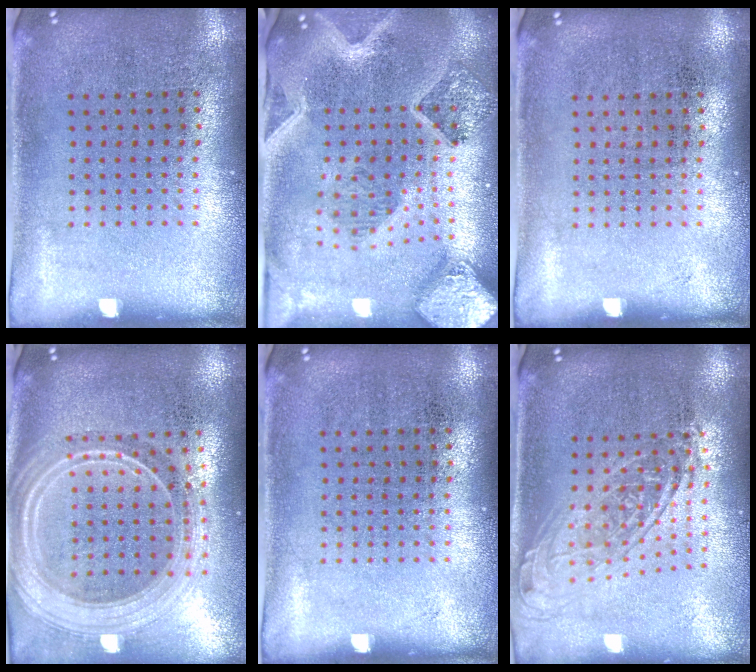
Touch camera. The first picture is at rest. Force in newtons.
{"total": 3.0, "press": 2.6, "slide": 1.5}
{"total": 0.0}
{"total": 2.6, "press": 2.2, "slide": 1.4}
{"total": 0.0}
{"total": 1.8, "press": 1.4, "slide": 1.0}